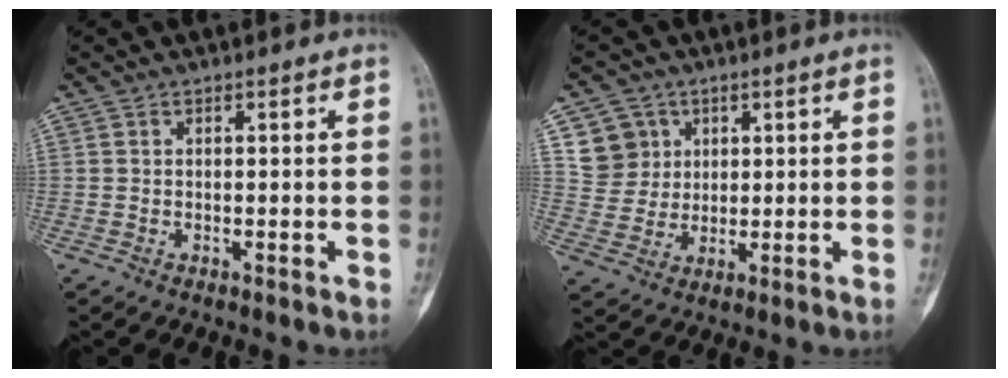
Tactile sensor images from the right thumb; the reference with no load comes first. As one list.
[{"total": 7.0, "force": [2.8, 6.3, 0.9], "torque": [0.013, -0.014, 0.055]}]